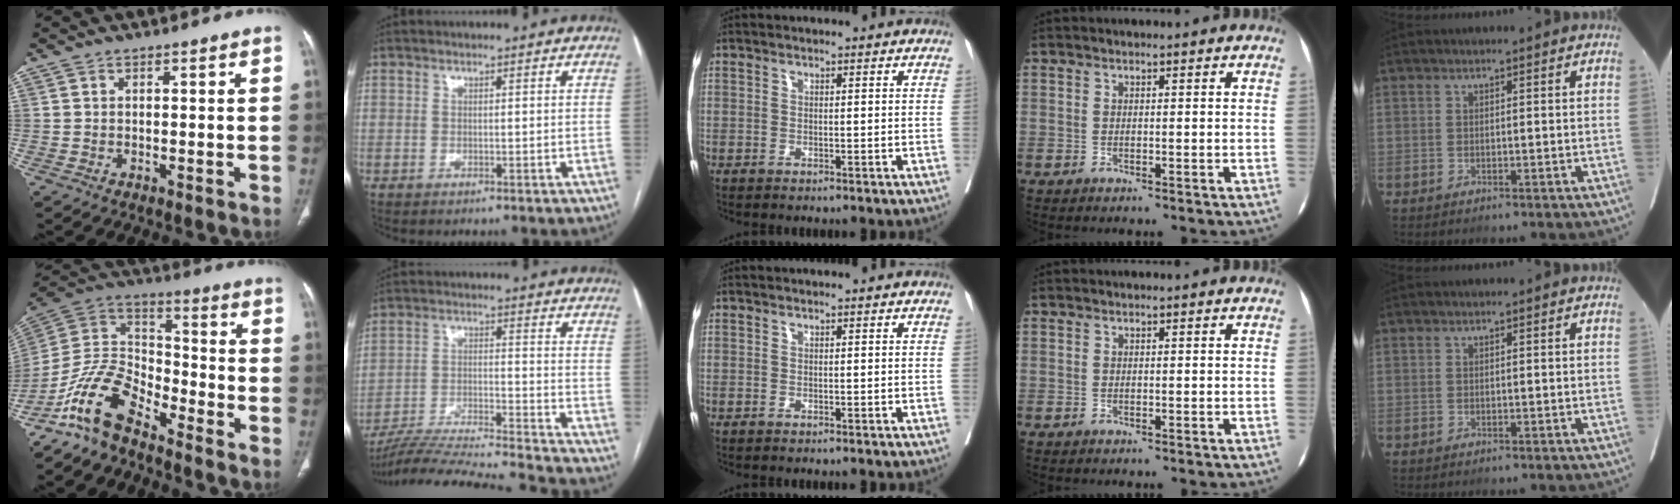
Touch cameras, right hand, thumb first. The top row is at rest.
{"thumb": {"total": 12.5, "force": [-9.6, 5.2, 6.0], "torque": [-0.110, 0.084, -0.194]}, "index": {"total": 19.9, "force": [-18.6, -1.7, 6.7], "torque": [-0.130, -0.027, -0.294]}}